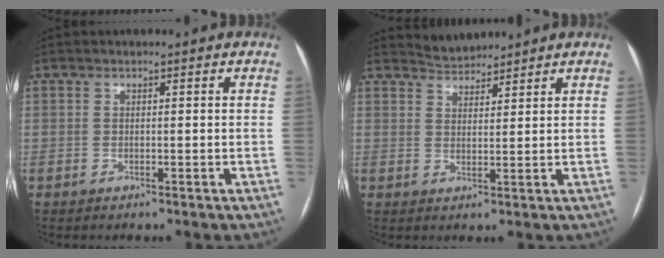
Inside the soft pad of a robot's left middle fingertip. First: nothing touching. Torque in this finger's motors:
{"motor_torque": [-0.02, -0.01, -0.05, -0.02]}